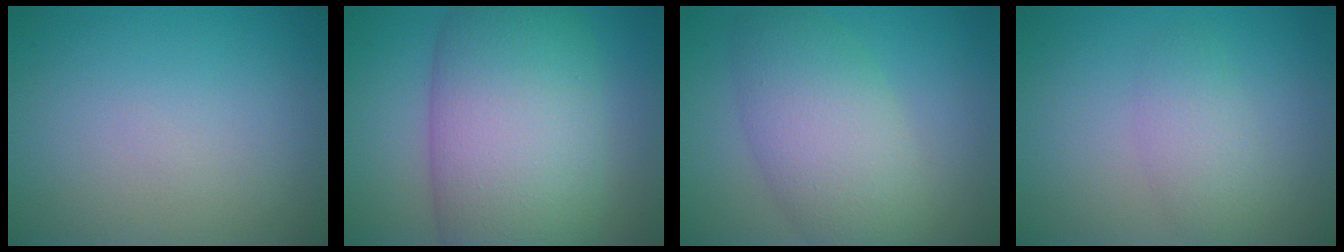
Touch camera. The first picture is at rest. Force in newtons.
{"total": 13.6, "press": 13.5, "slide": 0.6}
{"total": 6.8, "press": 6.8, "slide": 0.2}
{"total": 2.6, "press": 2.6, "slide": 0.2}